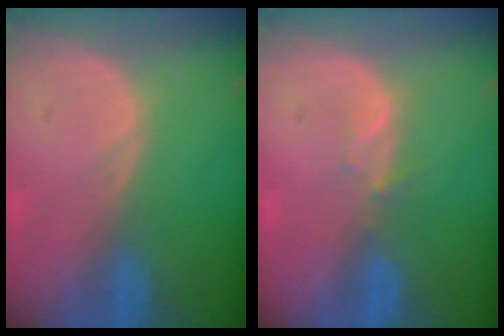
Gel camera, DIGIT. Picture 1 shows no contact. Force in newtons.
{"total": 1.7, "press": 1.5, "slide": 0.8}